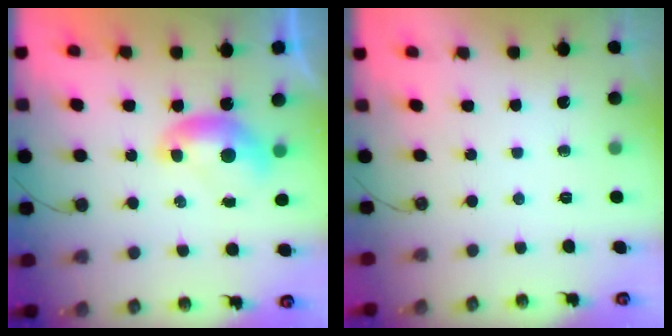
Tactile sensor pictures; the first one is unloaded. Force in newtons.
{"total": 0.0}